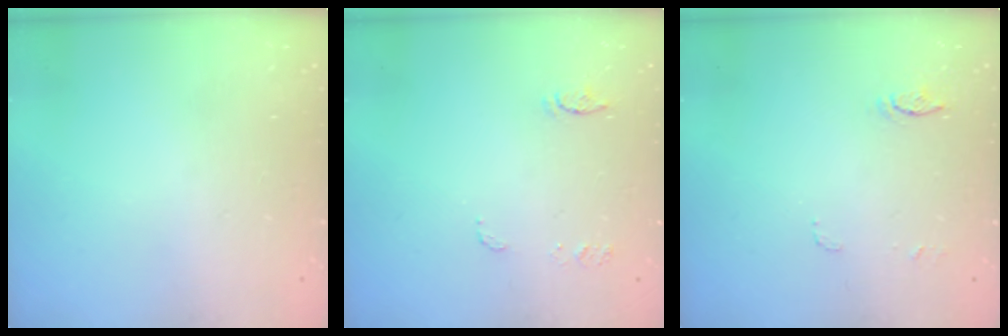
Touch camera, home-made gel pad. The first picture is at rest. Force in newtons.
{"total": 6.9, "press": 6.9, "slide": 0.5}
{"total": 5.5, "press": 5.4, "slide": 0.4}